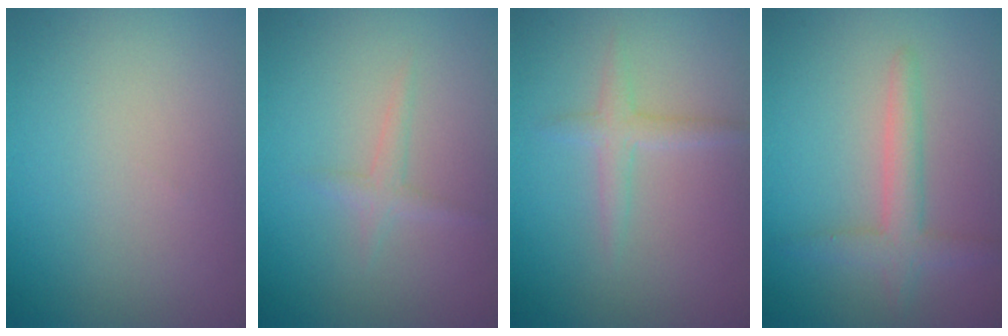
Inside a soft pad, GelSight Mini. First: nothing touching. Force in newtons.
{"total": 1.2, "press": 1.2, "slide": 0.1}
{"total": 1.7, "press": 1.7, "slide": 0.1}
{"total": 2.6, "press": 2.6, "slide": 0.2}